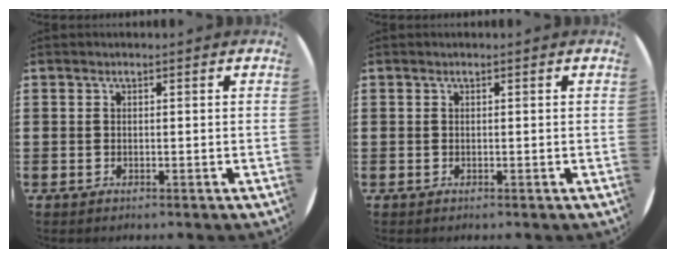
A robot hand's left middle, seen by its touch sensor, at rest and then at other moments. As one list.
[{"total": 0.0}]